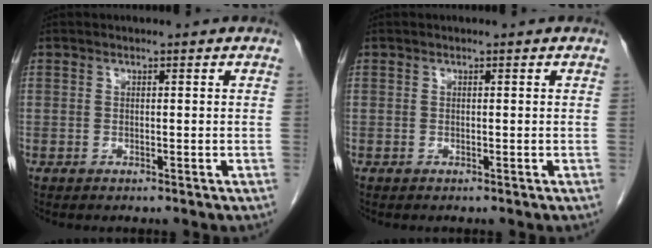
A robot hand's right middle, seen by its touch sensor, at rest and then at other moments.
{"total": 0.0}